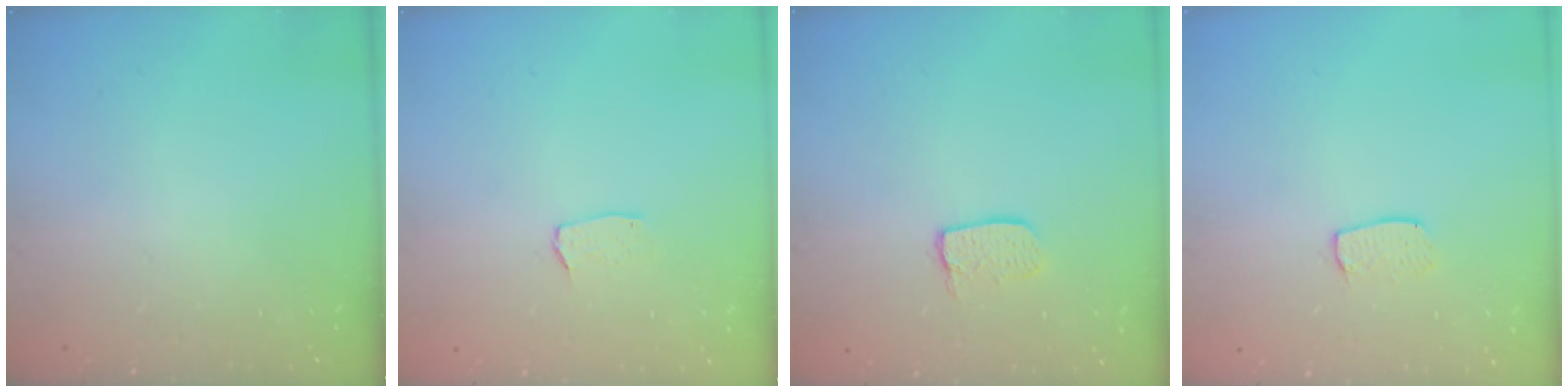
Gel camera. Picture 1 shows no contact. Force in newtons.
{"total": 3.0, "press": 3.0, "slide": 0.2}
{"total": 7.0, "press": 7.0, "slide": 0.5}
{"total": 5.5, "press": 5.5, "slide": 0.4}